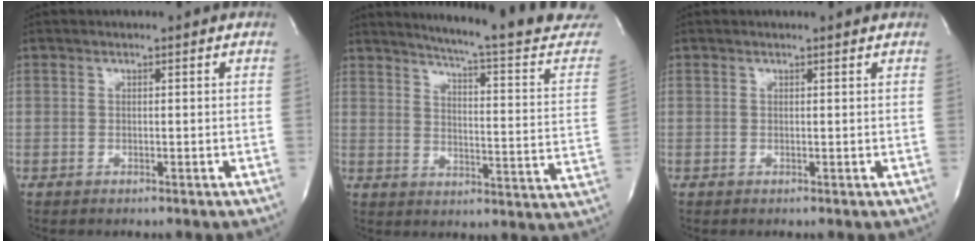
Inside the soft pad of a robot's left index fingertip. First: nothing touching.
{"total": 21.8, "force": [20.1, -0.3, 8.6], "torque": [-0.121, -0.103, 0.237]}
{"total": 1.0, "force": [1.0, -0.2, 0.0], "torque": [-0.011, -0.008, 0.007]}